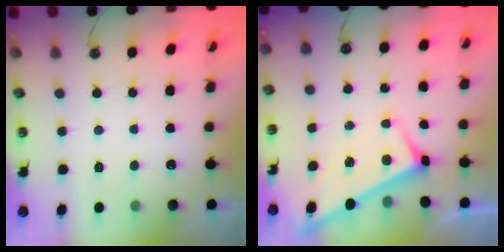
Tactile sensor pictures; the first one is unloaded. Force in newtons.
{"total": 1.9, "press": 1.9, "slide": 0.2}